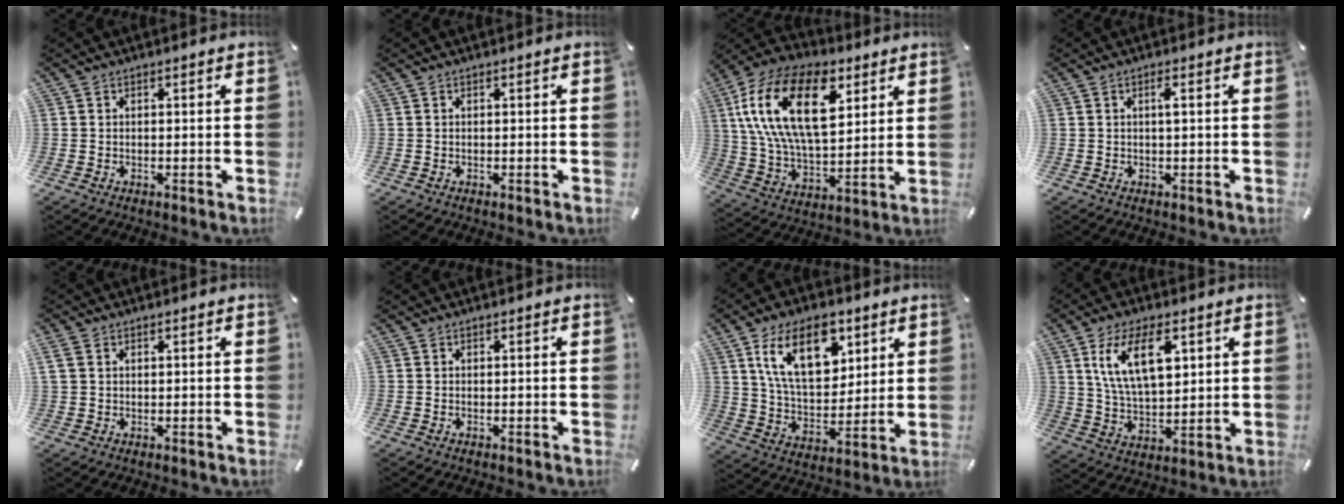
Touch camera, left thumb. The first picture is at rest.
{"total": 0.0}
{"total": 22.1, "force": [9.0, 12.3, 16.0], "torque": [-0.341, -0.022, 0.149]}
{"total": 1.7, "force": [0.3, 0.2, 1.7], "torque": [-0.034, 0.000, 0.003]}
{"total": 1.8, "force": [0.8, 1.3, 1.0], "torque": [-0.024, 0.002, 0.016]}
{"total": 0.0}
{"total": 17.2, "force": [8.1, 9.9, 11.5], "torque": [-0.200, -0.011, 0.143]}
{"total": 13.6, "force": [6.1, 6.8, 10.1], "torque": [-0.204, -0.008, 0.103]}